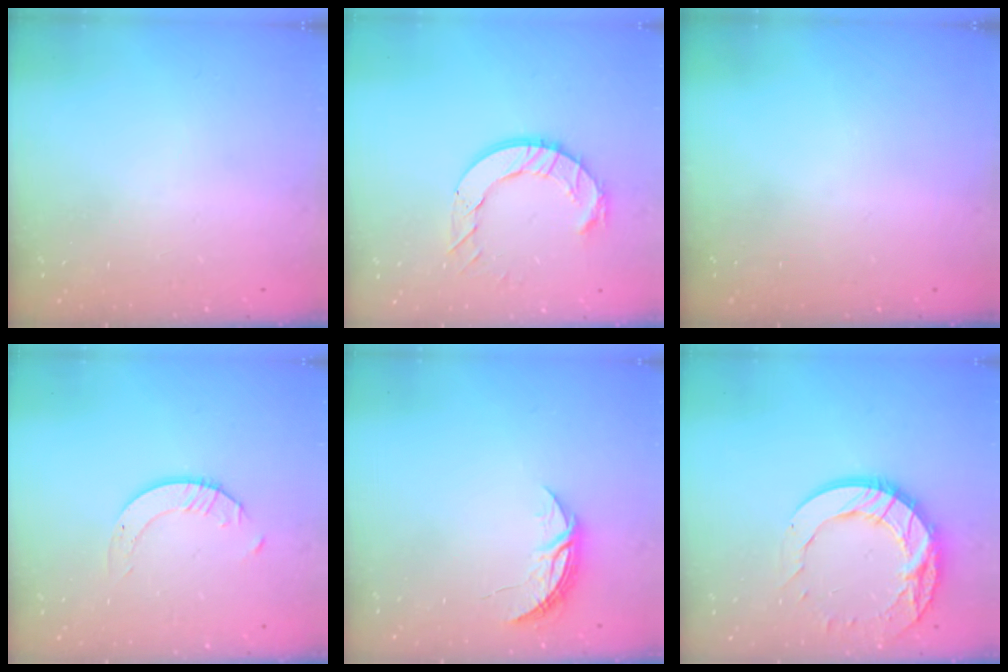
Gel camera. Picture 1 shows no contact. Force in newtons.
{"total": 11.0, "press": 10.9, "slide": 1.1}
{"total": 0.0}
{"total": 2.1, "press": 2.1, "slide": 0.2}
{"total": 6.2, "press": 6.2, "slide": 0.5}
{"total": 14.4, "press": 14.4, "slide": 0.7}